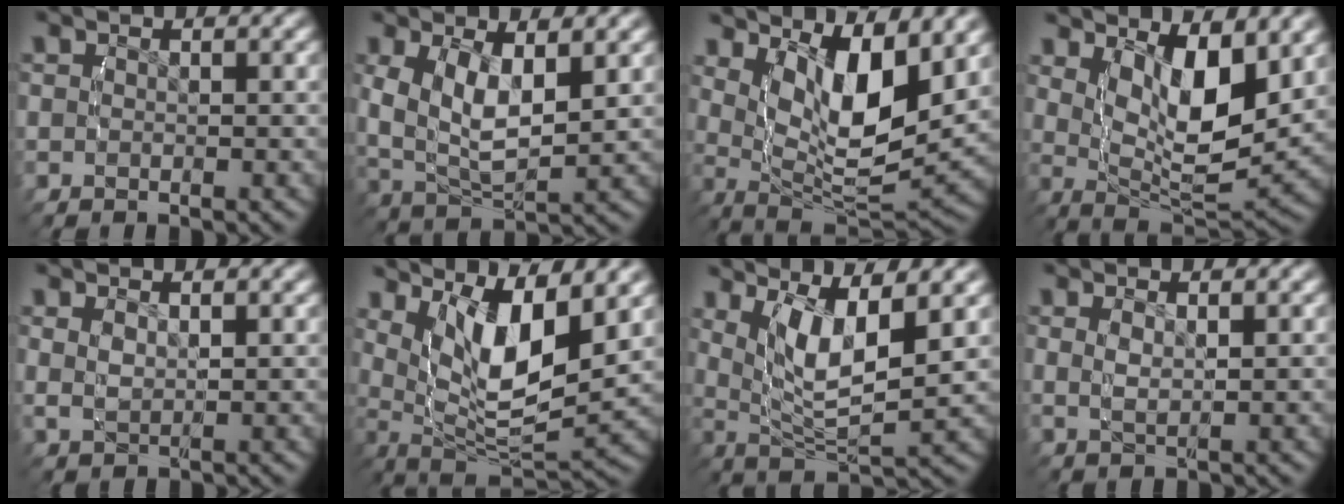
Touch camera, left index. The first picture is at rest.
{"total": 6.9, "force": [0.8, 4.4, 5.2], "torque": [-0.118, -0.025, 0.028]}
{"total": 10.8, "force": [2.3, 5.8, 8.9], "torque": [-0.154, -0.029, 0.049]}
{"total": 8.5, "force": [2.2, 3.7, 7.4], "torque": [-0.120, -0.025, 0.047]}
{"total": 1.8, "force": [1.0, 0.7, 1.3], "torque": [-0.025, 0.002, 0.023]}
{"total": 11.1, "force": [2.9, 6.1, 8.8], "torque": [-0.167, -0.026, 0.059]}
{"total": 7.8, "force": [2.5, 3.8, 6.3], "torque": [-0.125, -0.011, 0.051]}
{"total": 2.0, "force": [1.0, 0.5, 1.7], "torque": [-0.033, 0.002, 0.020]}